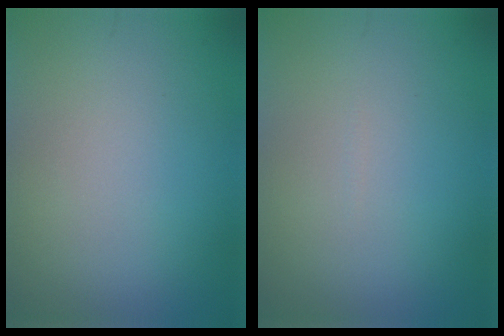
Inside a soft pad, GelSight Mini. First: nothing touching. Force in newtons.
{"total": 0.0}